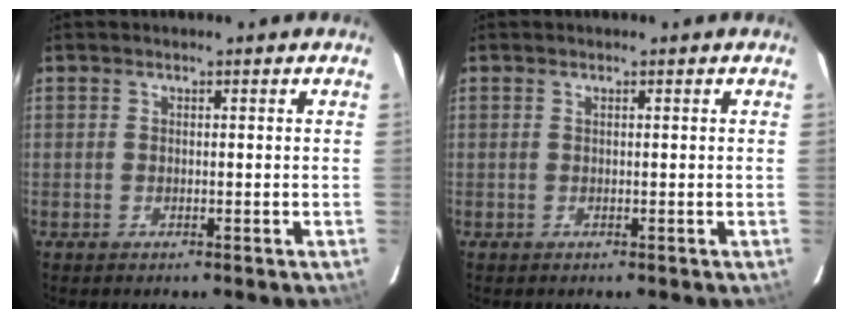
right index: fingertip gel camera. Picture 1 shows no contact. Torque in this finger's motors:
{"motor_torque": [-0.26, -0.05, -0.07, 0.01]}